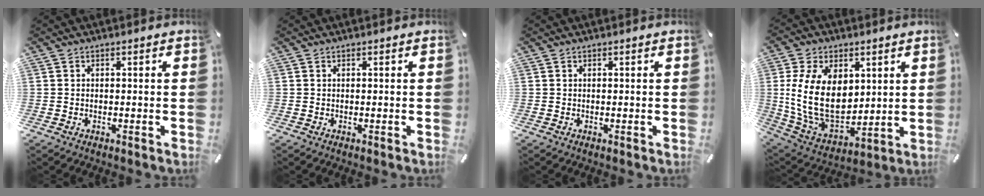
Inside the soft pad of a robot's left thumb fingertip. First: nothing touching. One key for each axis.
{"total": 0.0}
{"total": 0.0}
{"total": 18.2, "fx": 2.5, "fy": 13.0, "fz": 12.5, "tx": -0.272, "ty": -0.019, "tz": 0.047}